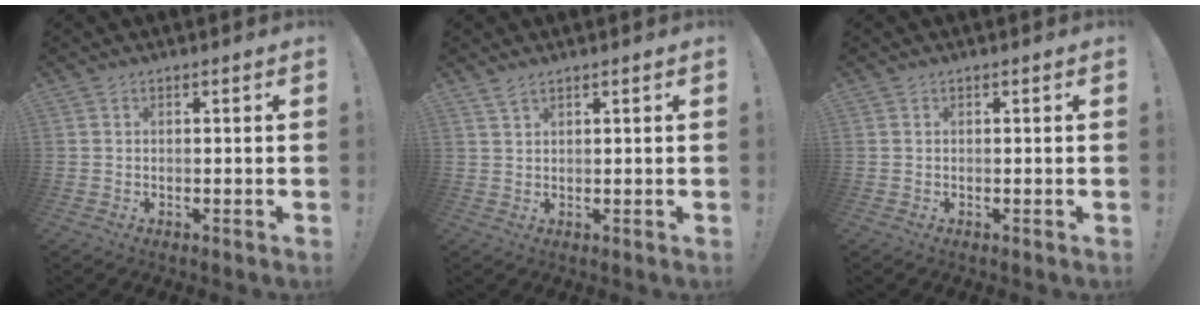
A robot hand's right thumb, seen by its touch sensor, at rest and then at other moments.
{"total": 2.3, "force": [1.9, 0.6, 1.1], "torque": [-0.020, -0.007, 0.034]}
{"total": 0.0}